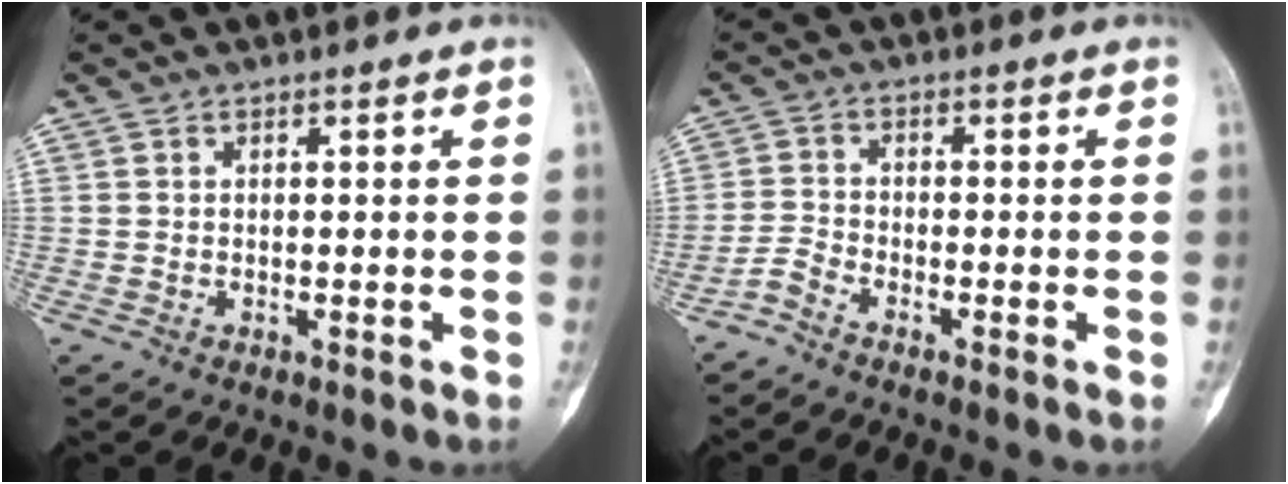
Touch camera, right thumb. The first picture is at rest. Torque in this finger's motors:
{"motor_torque": [-0.35, -0.32, 0.02, -0.48, -0.05]}